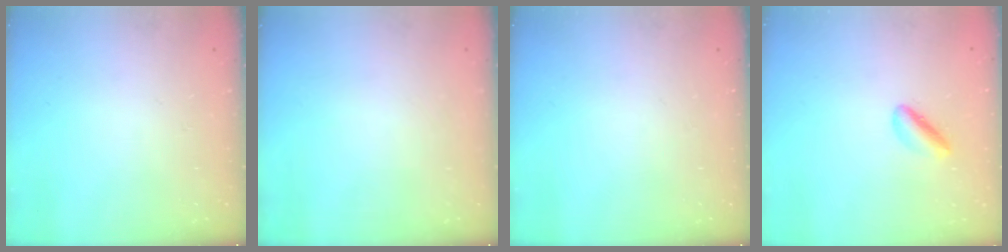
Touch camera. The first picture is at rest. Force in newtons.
{"total": 0.0}
{"total": 0.0}
{"total": 2.9, "press": 2.9, "slide": 0.5}